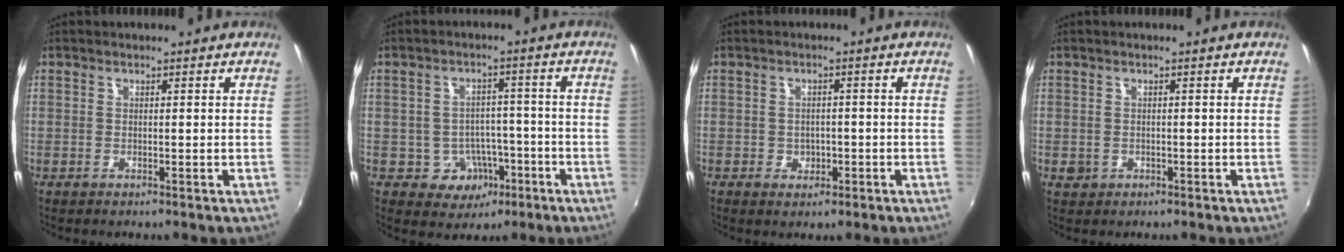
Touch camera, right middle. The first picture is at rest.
{"total": 6.8, "force": [-3.0, 5.8, 1.8], "torque": [-0.042, 0.021, -0.022]}
{"total": 3.2, "force": [-1.1, 2.7, 1.3], "torque": [-0.025, 0.001, -0.011]}
{"total": 1.7, "force": [-0.4, 1.6, 0.5], "torque": [-0.008, -0.003, -0.004]}